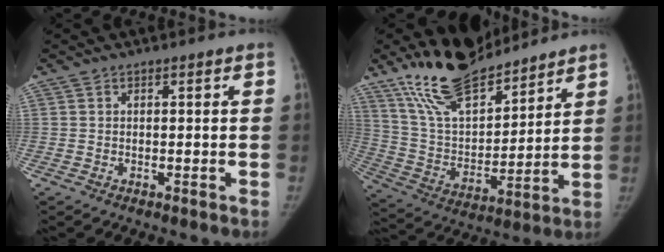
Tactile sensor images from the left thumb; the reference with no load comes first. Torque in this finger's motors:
{"motor_torque": [0.65, 0.53, 1.04, -1.73, 0.08]}